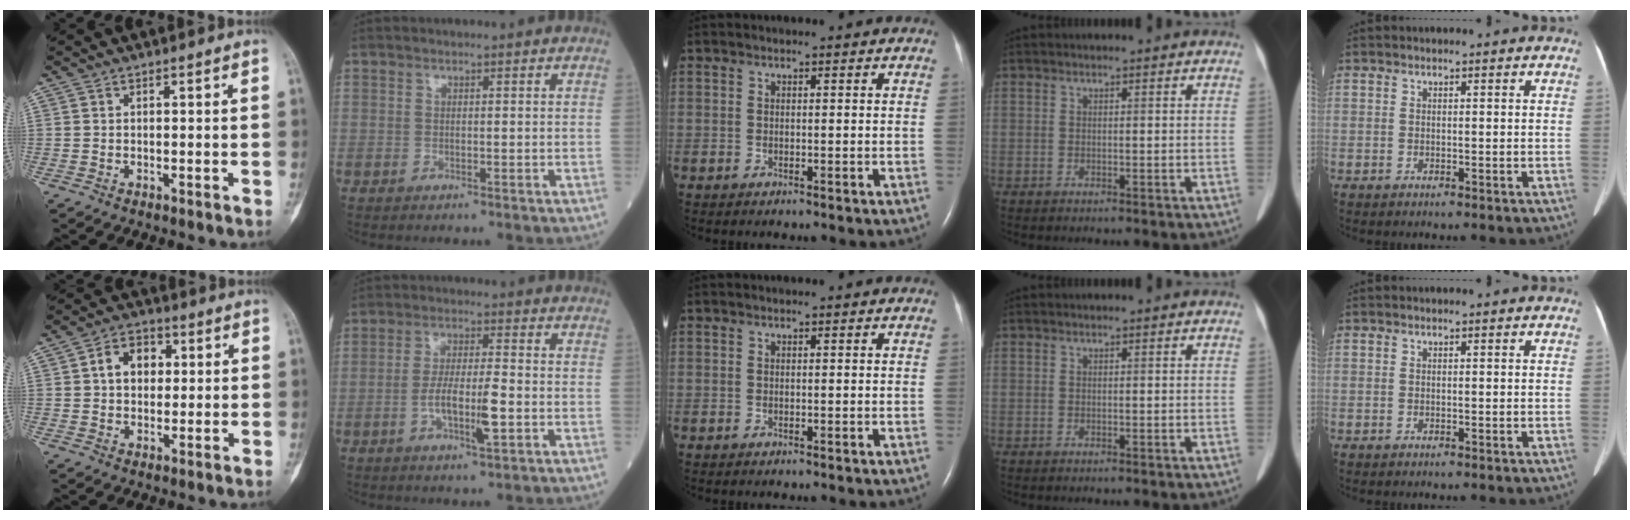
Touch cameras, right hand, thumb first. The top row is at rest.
{"thumb": {"total": 7.4, "force": [1.3, 5.5, 4.7], "torque": [-0.049, 0.012, 0.016]}, "index": {"total": 7.1, "force": [-2.0, 1.1, 6.7], "torque": [-0.124, 0.000, -0.038]}}